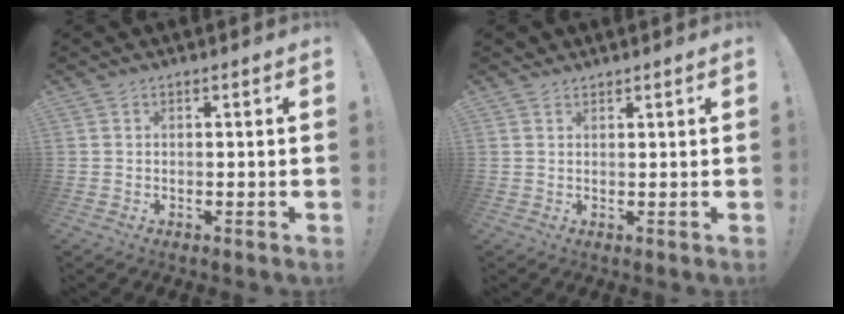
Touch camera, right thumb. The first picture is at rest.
{"total": 1.3, "force": [1.1, 0.6, 0.2], "torque": [-0.004, -0.005, 0.022]}